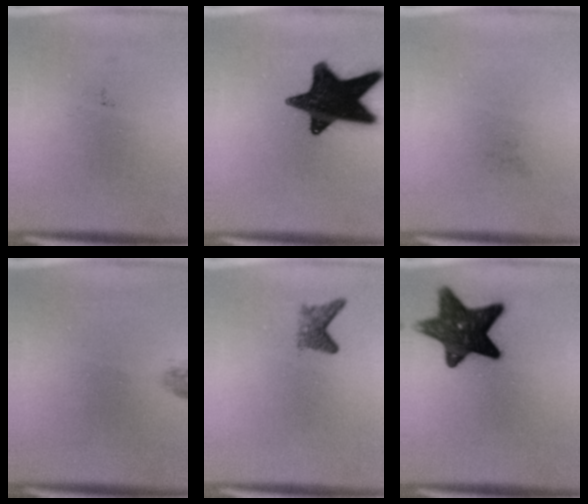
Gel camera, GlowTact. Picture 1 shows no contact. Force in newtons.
{"total": 17.7}
{"total": 0.0}
{"total": 0.8}
{"total": 2.1}
{"total": 13.5}